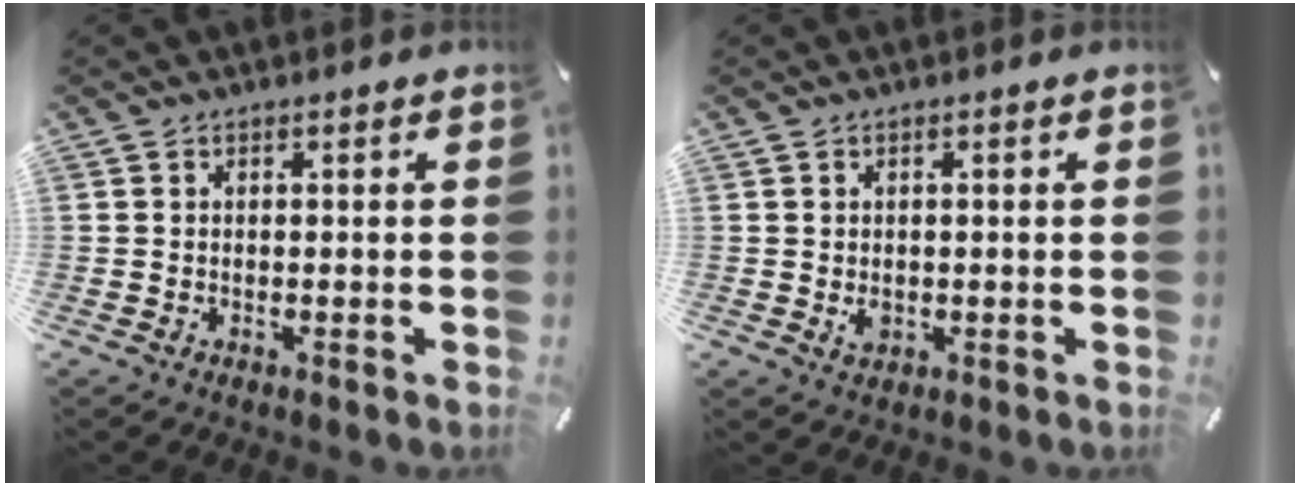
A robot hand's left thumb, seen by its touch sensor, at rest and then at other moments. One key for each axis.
{"total": 1.9, "fx": -0.1, "fy": 1.5, "fz": 1.2, "tx": -0.024, "ty": 0.003, "tz": -0.003}